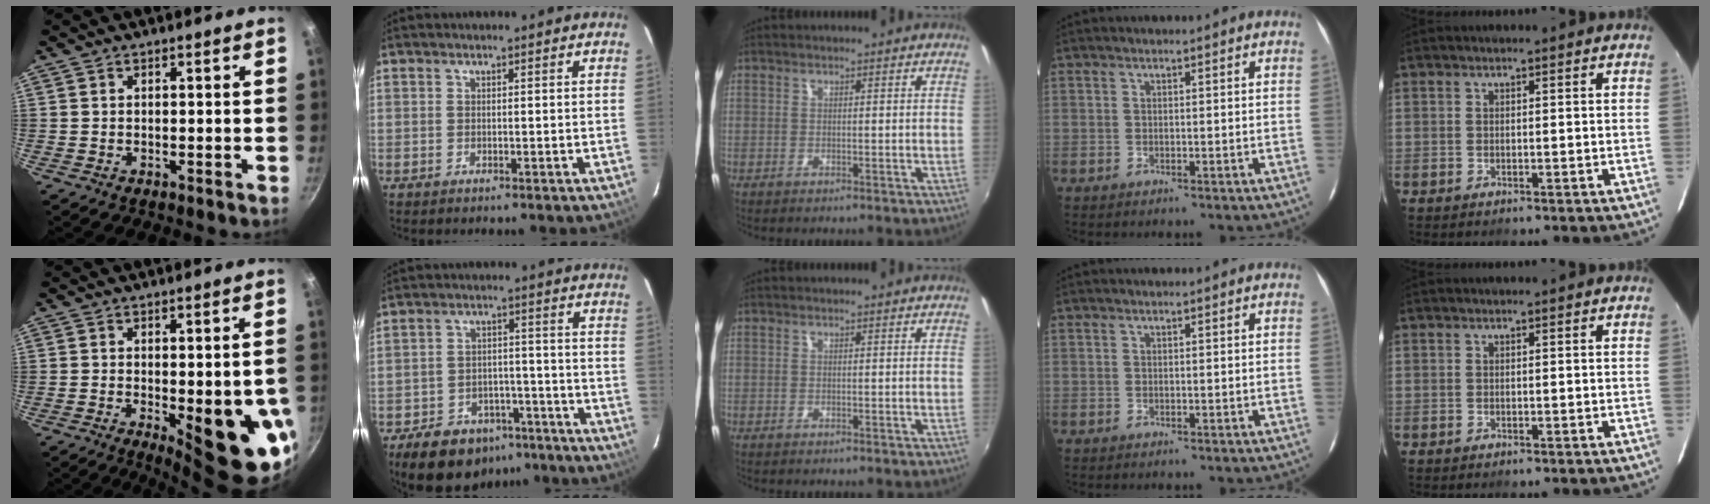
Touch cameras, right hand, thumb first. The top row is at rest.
{"thumb": {"total": 15.6, "force": [-3.6, 5.1, 14.2], "torque": [-0.154, -0.007, -0.035]}, "index": {"total": 14.0, "force": [-10.1, 8.1, 5.4], "torque": [-0.129, 0.015, -0.130]}}